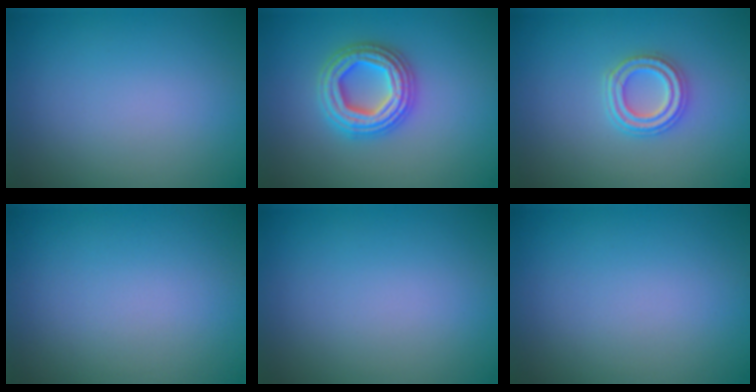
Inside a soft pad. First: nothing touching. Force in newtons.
{"total": 4.7, "press": 4.6, "slide": 0.7}
{"total": 2.9, "press": 2.5, "slide": 1.4}
{"total": 0.0}
{"total": 0.0}
{"total": 0.0}